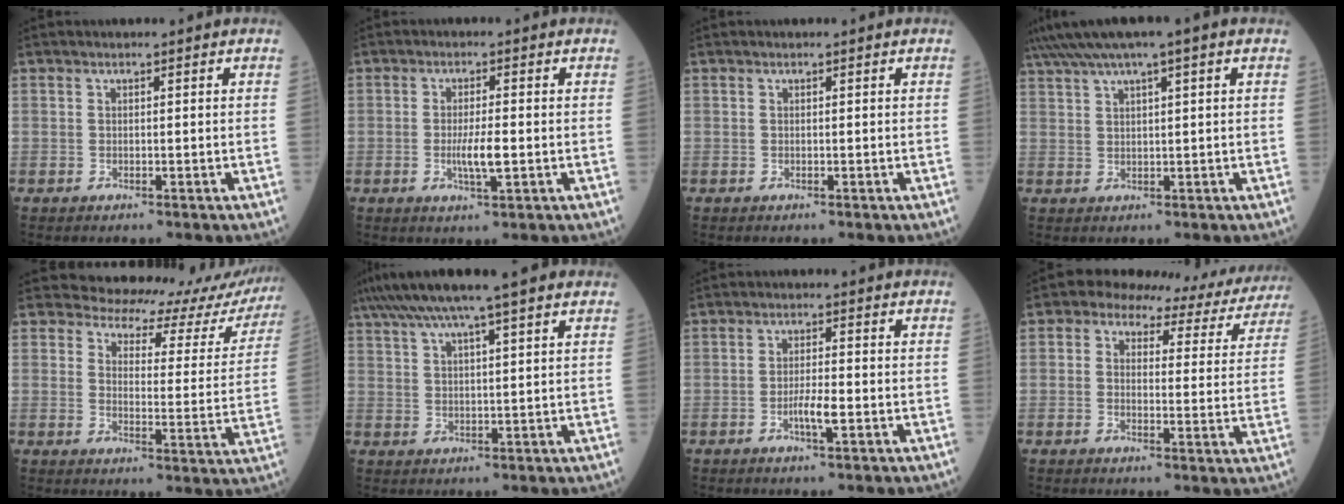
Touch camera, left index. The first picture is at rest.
{"total": 3.9, "force": [-0.7, 0.4, 3.8], "torque": [-0.076, -0.006, -0.011]}
{"total": 0.0}
{"total": 9.2, "force": [6.4, 0.3, 6.6], "torque": [-0.119, 0.045, 0.105]}
{"total": 17.1, "force": [16.4, 4.6, 1.6], "torque": [0.018, -0.070, 0.161]}
{"total": 13.4, "force": [9.9, 1.3, 8.9], "torque": [-0.157, 0.048, 0.149]}
{"total": 3.1, "force": [-1.1, 0.3, 2.9], "torque": [-0.058, -0.002, -0.021]}
{"total": 11.3, "force": [9.8, 4.7, 3.2], "torque": [-0.021, 0.009, 0.088]}